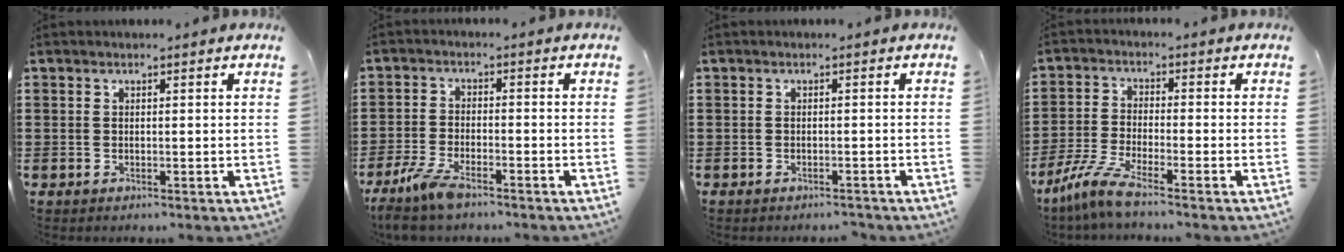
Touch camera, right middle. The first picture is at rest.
{"total": 4.9, "force": [-3.8, 1.1, 2.9], "torque": [-0.081, -0.008, -0.081]}
{"total": 0.9, "force": [-0.9, 0.2, 0.2], "torque": [-0.006, -0.001, -0.018]}
{"total": 5.8, "force": [-4.5, 0.1, 3.7], "torque": [-0.096, -0.022, -0.090]}